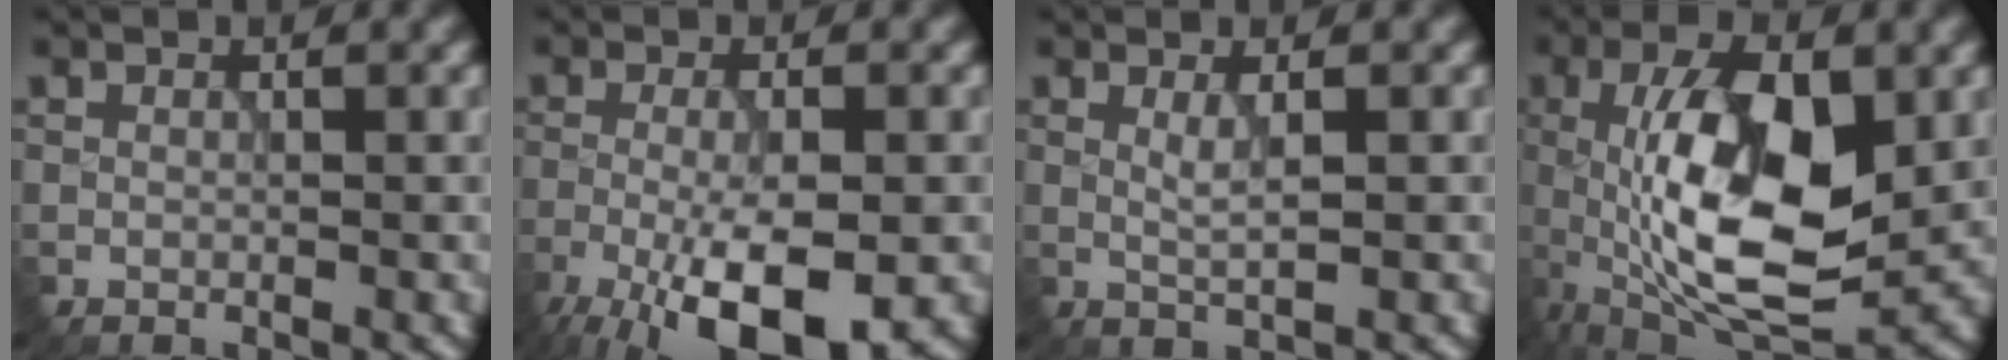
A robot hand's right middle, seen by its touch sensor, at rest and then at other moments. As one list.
[{"total": 9.7, "force": [-4.7, 2.9, 7.9], "torque": [-0.149, -0.017, -0.076]}, {"total": 1.5, "force": [0.3, 0.1, 1.4], "torque": [-0.032, -0.002, 0.007]}, {"total": 13.0, "force": [-0.7, 5.2, 11.9], "torque": [-0.206, -0.003, -0.014]}]